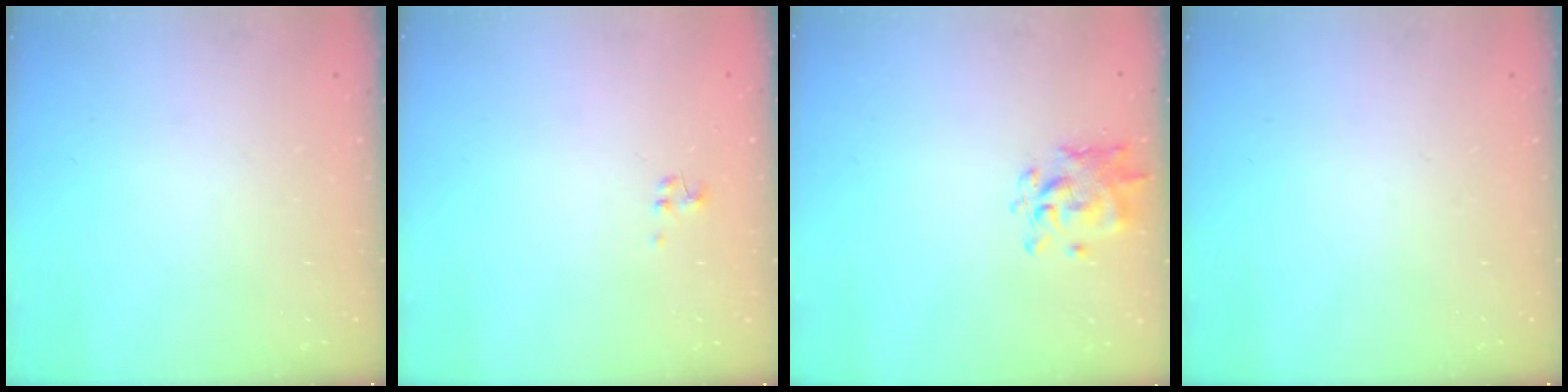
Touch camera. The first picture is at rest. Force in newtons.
{"total": 0.8, "press": 0.7, "slide": 0.3}
{"total": 1.3, "press": 1.2, "slide": 0.4}
{"total": 0.0}